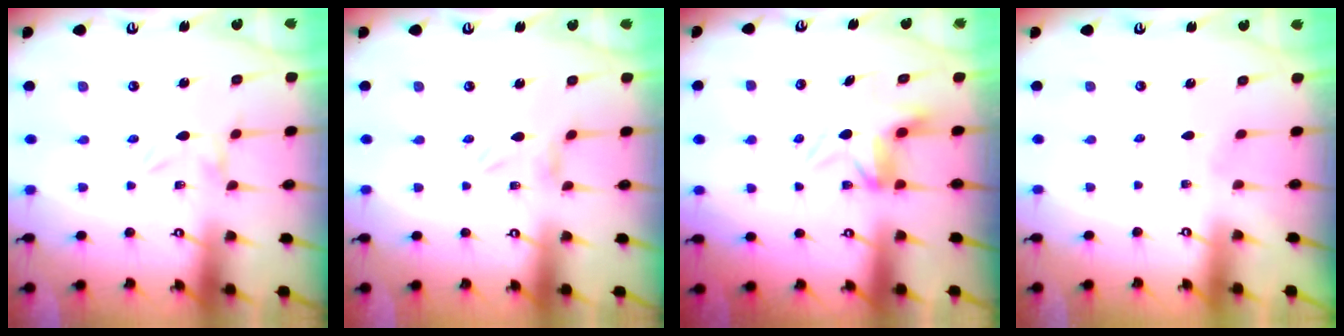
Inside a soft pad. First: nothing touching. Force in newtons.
{"total": 0.8, "press": 0.8, "slide": 0.2}
{"total": 5.3, "press": 5.2, "slide": 0.5}
{"total": 1.3, "press": 1.3, "slide": 0.1}